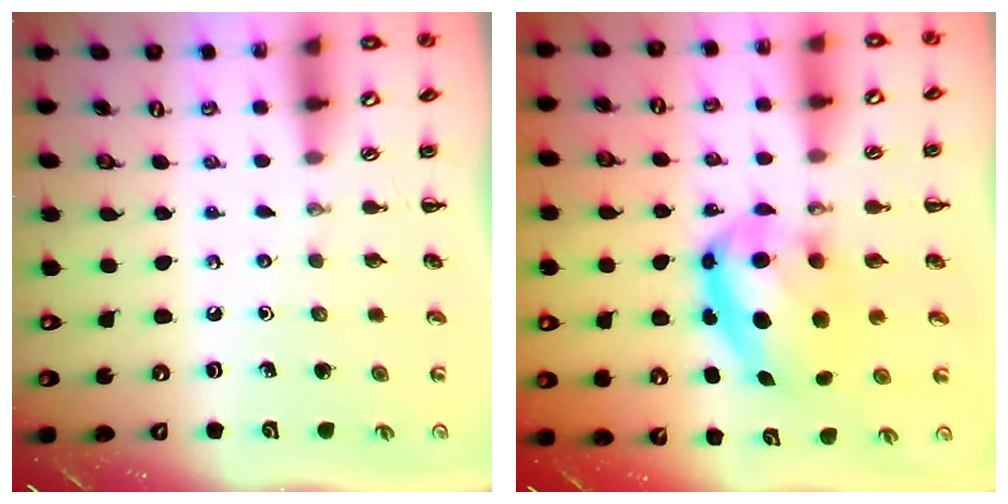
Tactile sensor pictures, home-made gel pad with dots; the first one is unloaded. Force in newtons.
{"total": 9.6, "press": 9.4, "slide": 2.2}